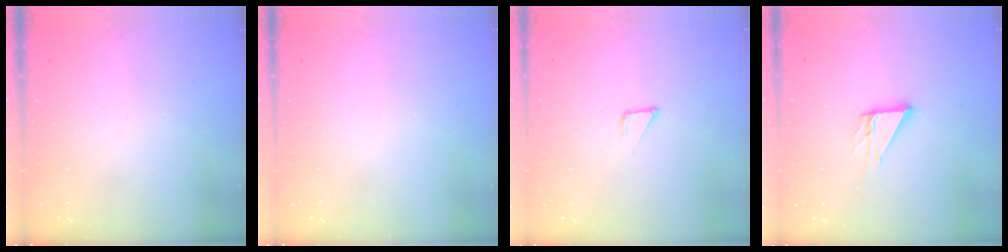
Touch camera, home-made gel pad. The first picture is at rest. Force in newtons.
{"total": 0.0}
{"total": 2.1, "press": 2.1, "slide": 0.1}
{"total": 5.5, "press": 5.5, "slide": 0.3}